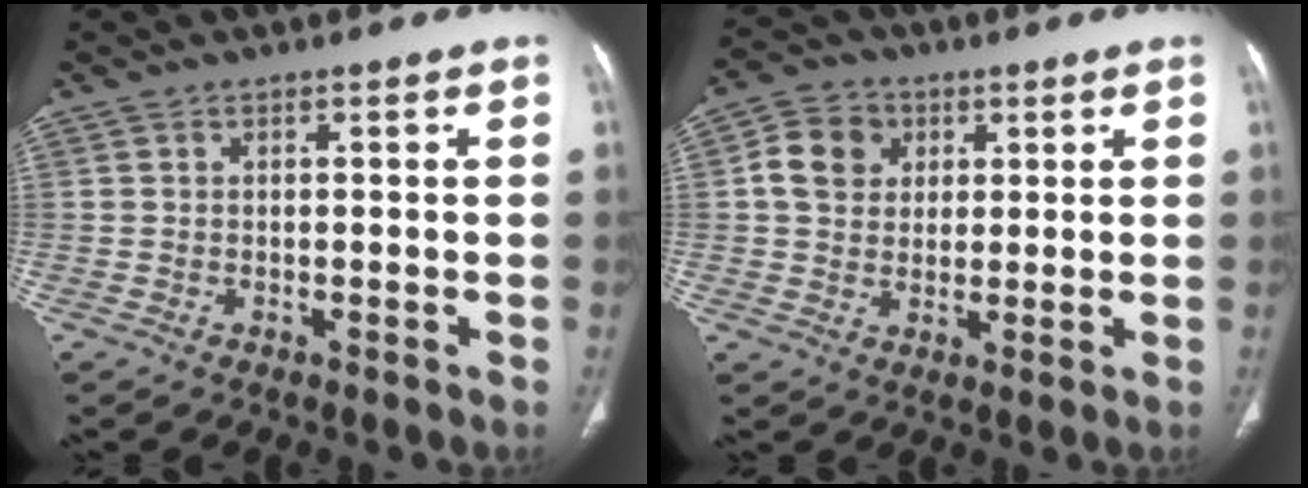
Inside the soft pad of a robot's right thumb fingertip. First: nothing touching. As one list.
[{"total": 7.9, "force": [2.1, 6.8, 3.6], "torque": [-0.047, 0.001, 0.032]}]